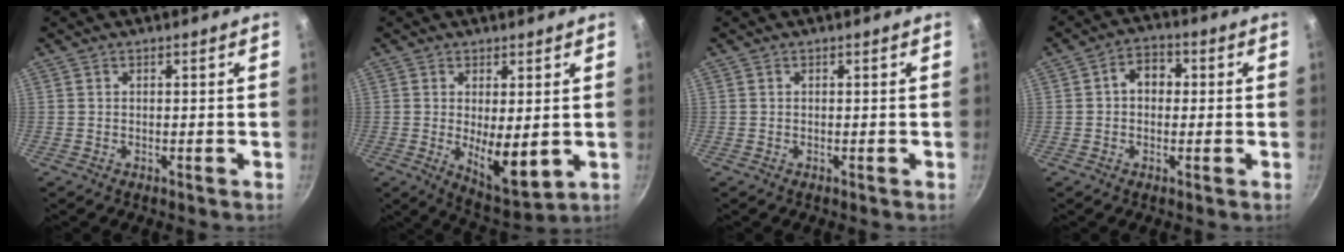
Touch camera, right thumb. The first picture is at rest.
{"total": 9.5, "force": [-0.3, 3.7, 8.7], "torque": [-0.122, -0.028, 0.013]}
{"total": 0.0}
{"total": 5.5, "force": [0.5, 4.3, 3.5], "torque": [-0.026, 0.014, -0.002]}